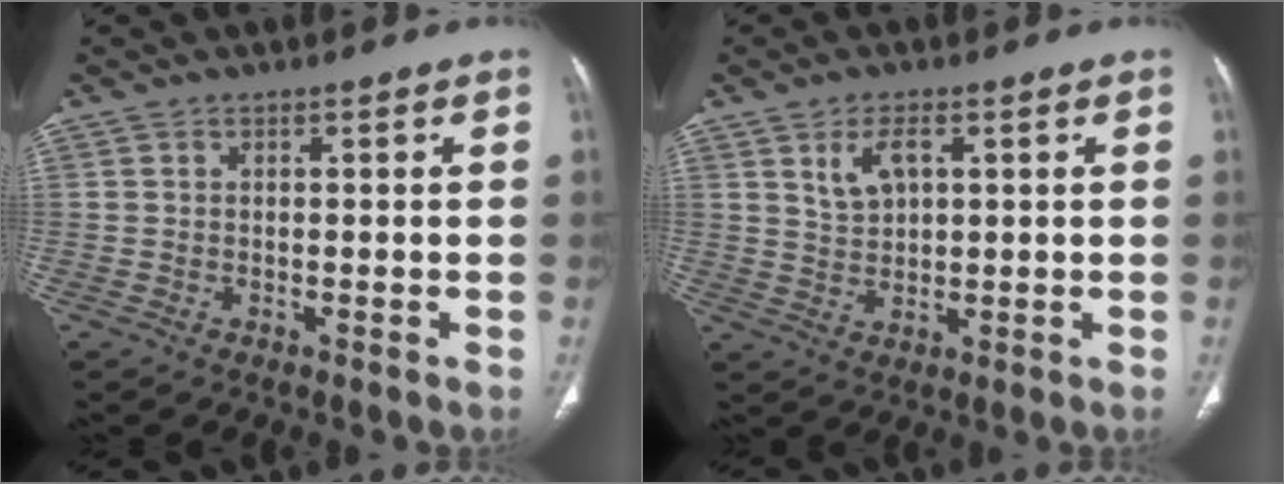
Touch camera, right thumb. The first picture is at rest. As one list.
[{"total": 5.0, "force": [2.1, 2.7, 3.6], "torque": [-0.062, -0.008, 0.045]}]